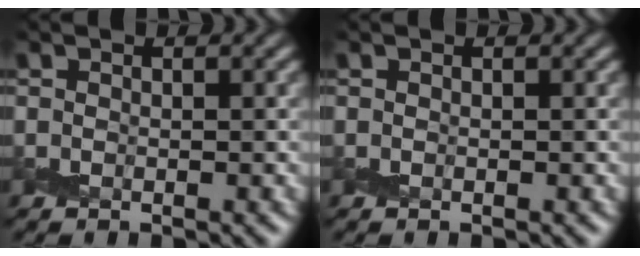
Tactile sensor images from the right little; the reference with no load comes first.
{"total": 0.0}